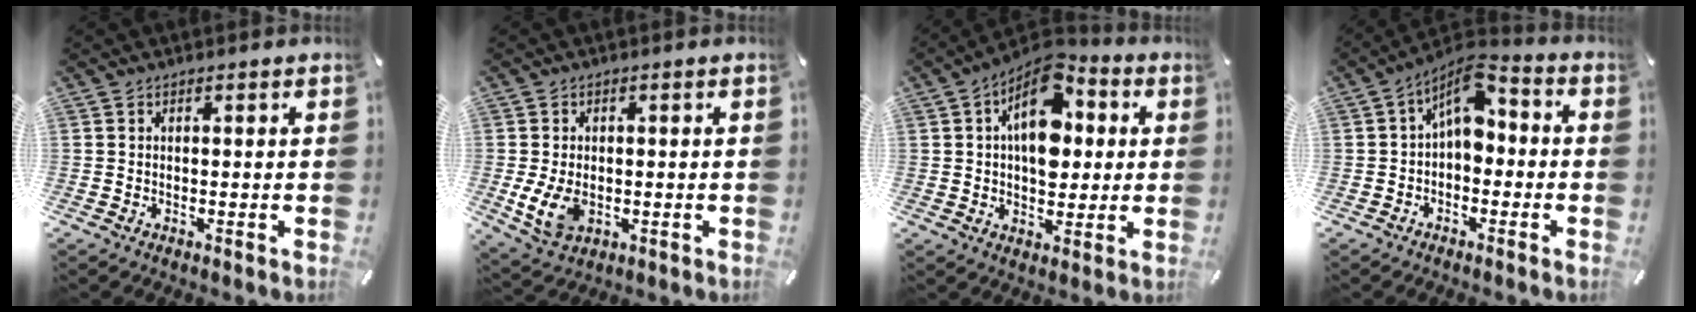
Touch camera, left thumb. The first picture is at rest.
{"total": 7.1, "force": [-0.9, 5.0, 4.9], "torque": [-0.098, -0.006, -0.018]}
{"total": 15.0, "force": [3.7, 10.0, 10.6], "torque": [-0.162, -0.019, 0.065]}
{"total": 8.0, "force": [1.5, 5.0, 6.0], "torque": [-0.107, -0.010, 0.025]}